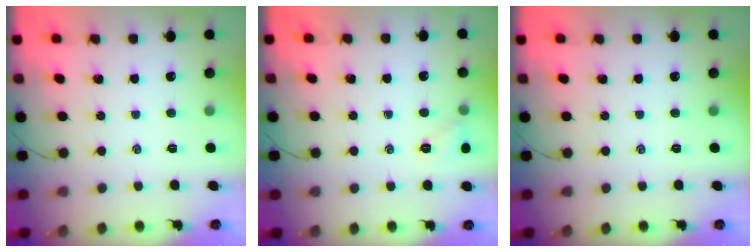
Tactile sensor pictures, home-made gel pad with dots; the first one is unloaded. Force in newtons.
{"total": 5.4, "press": 5.1, "slide": 1.6}
{"total": 0.0}